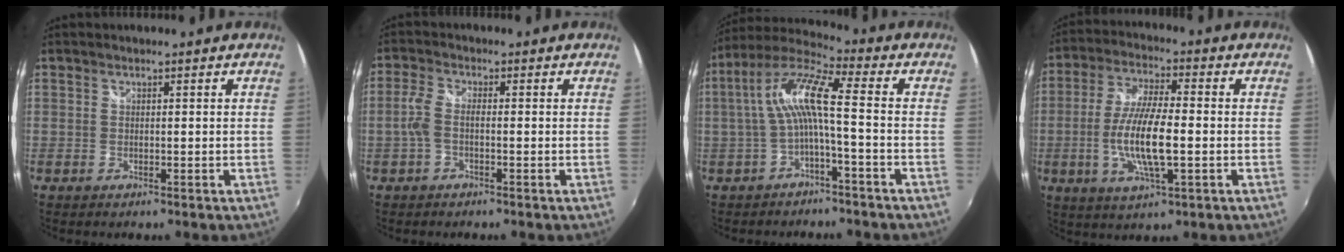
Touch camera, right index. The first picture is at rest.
{"total": 3.4, "force": [-0.9, 1.2, 3.0], "torque": [-0.068, 0.004, -0.020]}
{"total": 9.6, "force": [-1.3, 0.9, 9.5], "torque": [-0.200, 0.020, -0.024]}
{"total": 11.8, "force": [-2.2, 2.8, 11.3], "torque": [-0.227, -0.007, -0.044]}